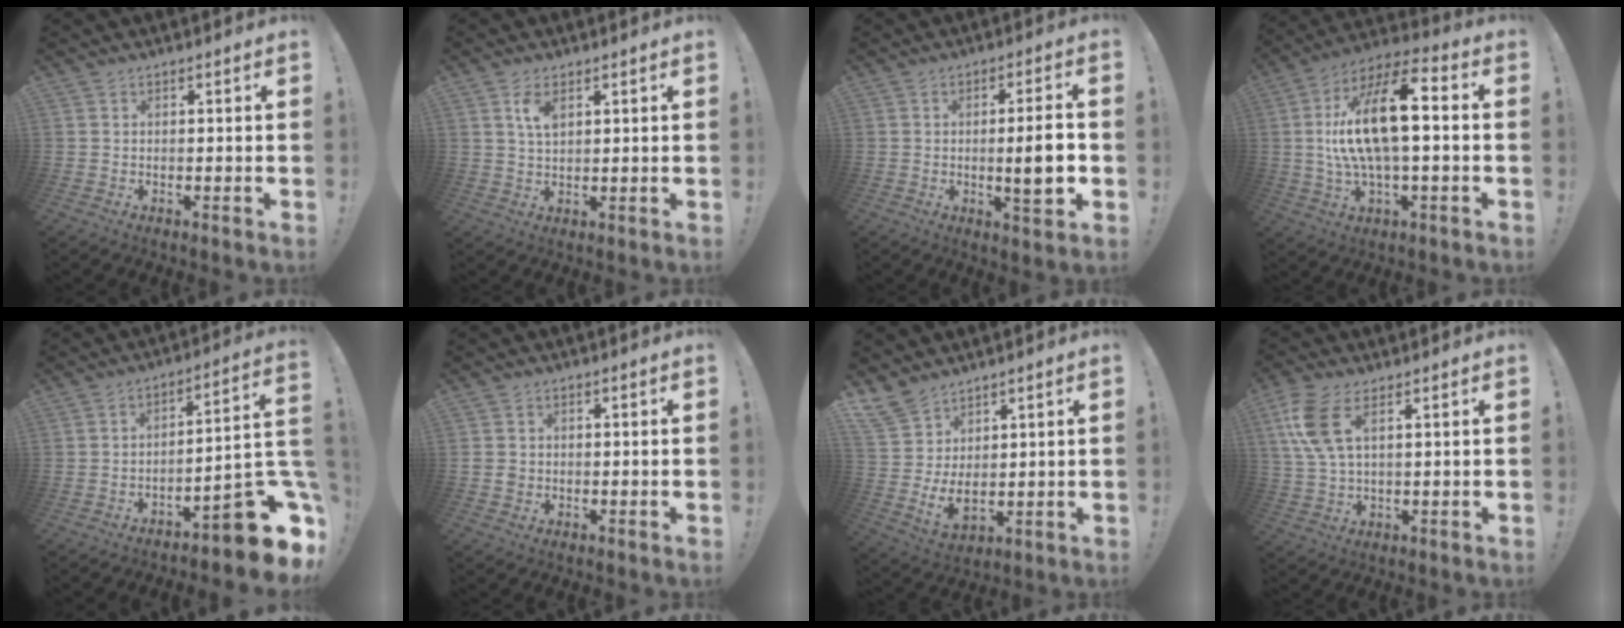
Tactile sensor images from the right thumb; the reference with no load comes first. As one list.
[{"total": 4.9, "force": [2.3, 2.5, 3.6], "torque": [-0.055, -0.009, 0.038]}, {"total": 9.7, "force": [-1.0, 1.3, 9.6], "torque": [-0.132, -0.006, -0.021]}, {"total": 18.9, "force": [1.7, 7.2, 17.4], "torque": [-0.315, 0.000, 0.022]}, {"total": 14.0, "force": [-8.4, 3.7, 10.5], "torque": [-0.102, 0.042, -0.134]}, {"total": 1.9, "force": [-0.5, 1.7, 0.7], "torque": [-0.006, 0.003, -0.010]}, {"total": 9.0, "force": [5.2, 5.8, 4.5], "torque": [-0.092, -0.051, 0.107]}, {"total": 9.8, "force": [3.9, 4.2, 8.0], "torque": [-0.168, -0.005, 0.079]}]